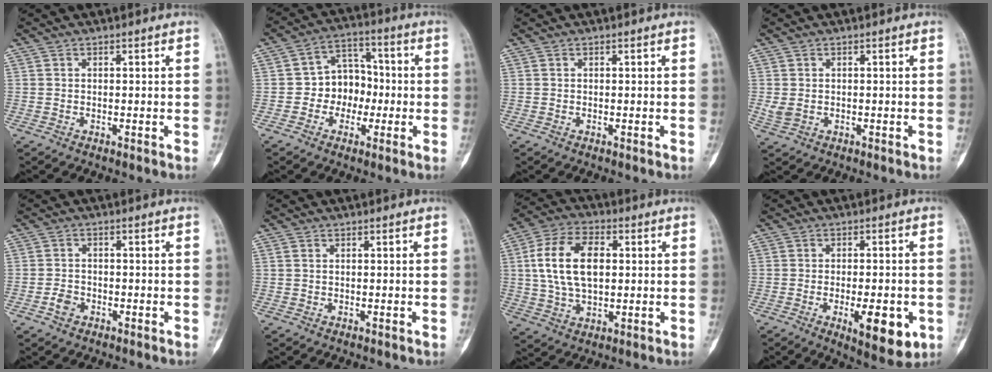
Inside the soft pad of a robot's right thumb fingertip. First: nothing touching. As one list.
[{"total": 8.9, "force": [-1.5, 7.2, 4.9], "torque": [-0.027, 0.034, -0.036]}, {"total": 0.0}, {"total": 2.3, "force": [0.0, 1.8, 1.4], "torque": [-0.030, 0.002, 0.003]}, {"total": 2.5, "force": [-1.3, 1.8, 1.1], "torque": [-0.018, 0.010, -0.025]}, {"total": 0.5, "force": [0.2, 0.4, 0.4], "torque": [-0.010, 0.003, 0.004]}, {"total": 13.7, "force": [1.9, 8.2, 10.9], "torque": [-0.193, 0.010, 0.033]}, {"total": 10.5, "force": [-3.4, 3.9, 9.1], "torque": [-0.112, -0.003, -0.040]}]